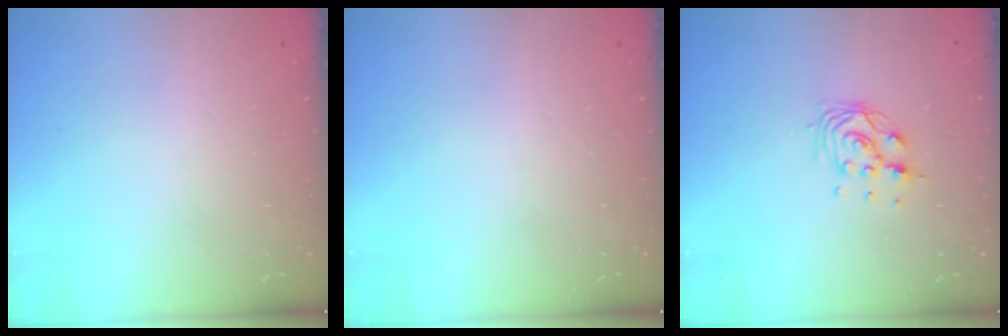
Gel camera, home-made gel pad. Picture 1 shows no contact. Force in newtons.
{"total": 0.0}
{"total": 9.3, "press": 9.2, "slide": 1.3}